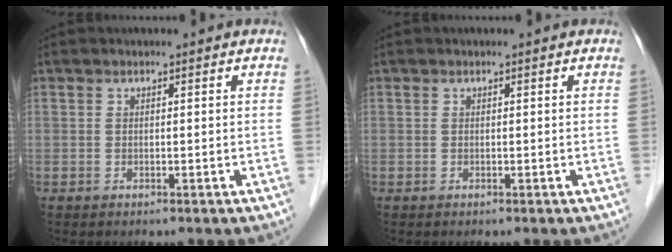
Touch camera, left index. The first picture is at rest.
{"total": 0.0}